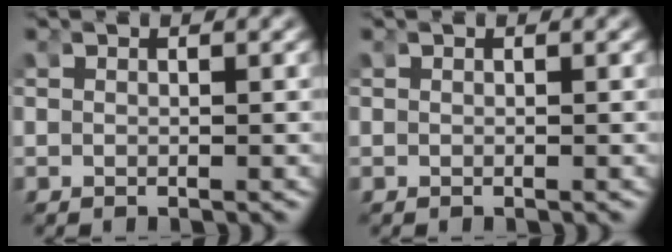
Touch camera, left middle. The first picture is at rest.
{"total": 0.0}